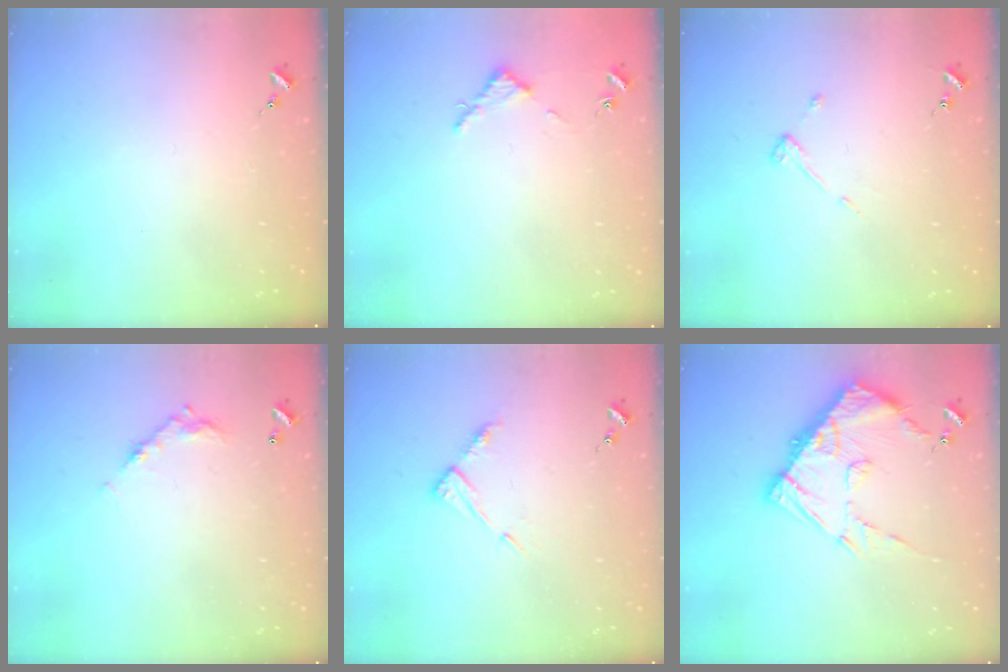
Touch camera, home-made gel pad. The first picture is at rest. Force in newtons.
{"total": 2.8, "press": 2.8, "slide": 0.3}
{"total": 4.3, "press": 4.3, "slide": 0.4}
{"total": 8.4, "press": 8.4, "slide": 0.4}
{"total": 7.4, "press": 7.4, "slide": 0.6}
{"total": 14.4, "press": 14.3, "slide": 1.4}